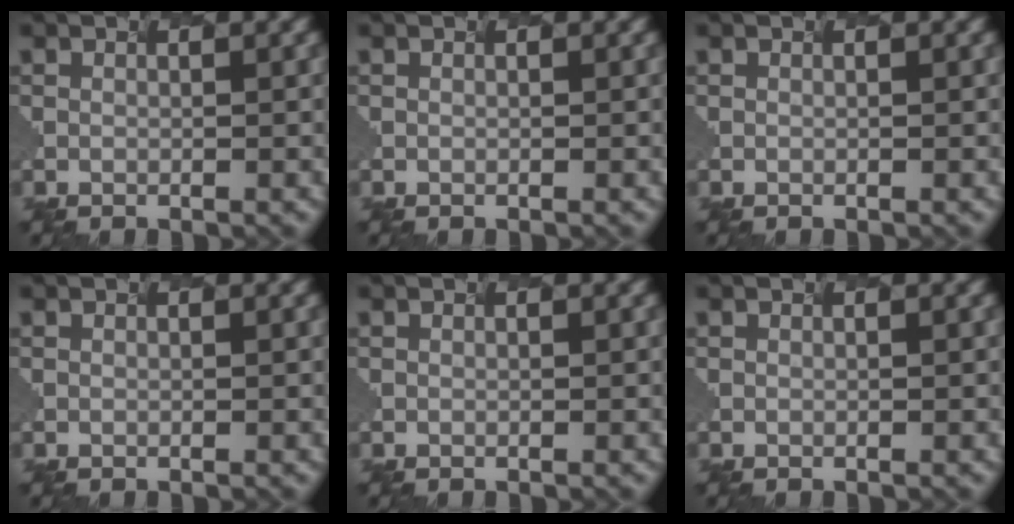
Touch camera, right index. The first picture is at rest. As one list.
[{"total": 0.0}, {"total": 0.0}, {"total": 0.0}, {"total": 0.0}, {"total": 0.0}]